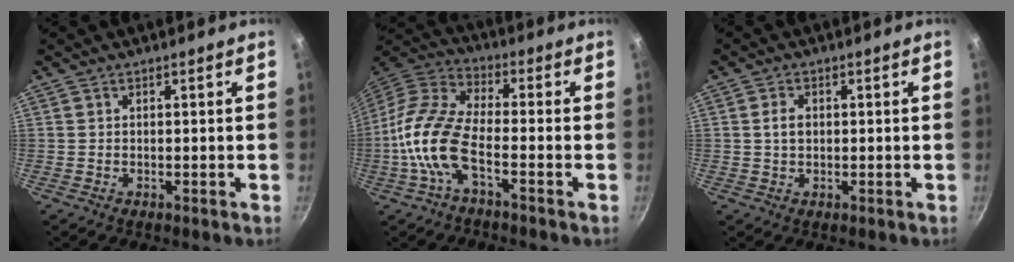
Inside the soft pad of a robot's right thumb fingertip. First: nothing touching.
{"total": 13.2, "force": [-4.3, 5.4, 11.3], "torque": [-0.234, 0.036, -0.104]}
{"total": 2.6, "force": [0.2, 1.8, 1.8], "torque": [-0.026, 0.005, 0.004]}